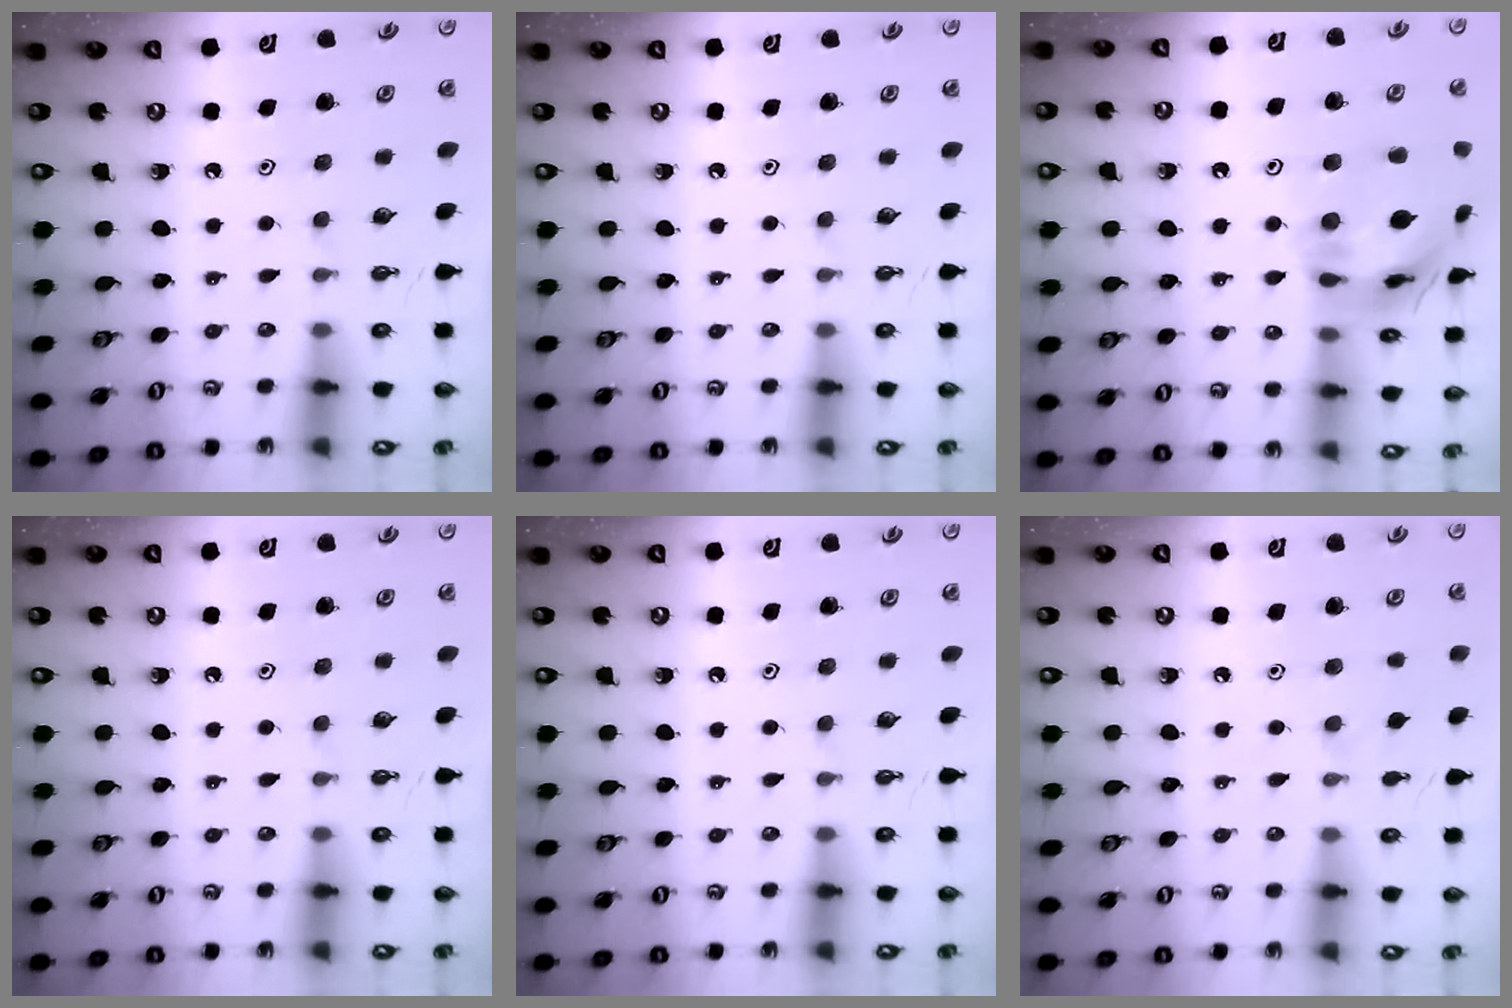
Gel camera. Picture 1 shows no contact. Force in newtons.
{"total": 0.0}
{"total": 18.2, "press": 18.1, "slide": 1.9}
{"total": 0.0}
{"total": 0.0}
{"total": 4.9, "press": 4.8, "slide": 0.6}